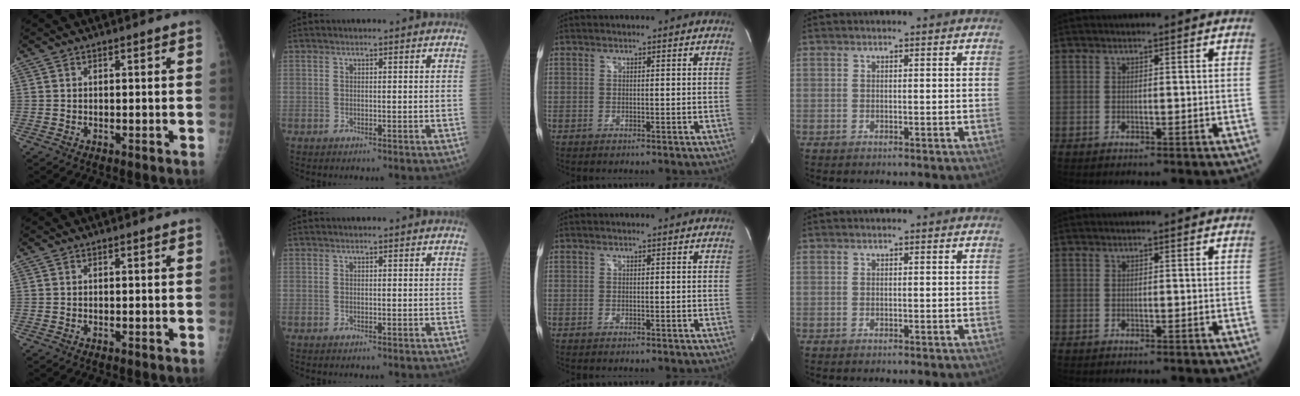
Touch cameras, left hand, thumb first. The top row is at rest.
{}